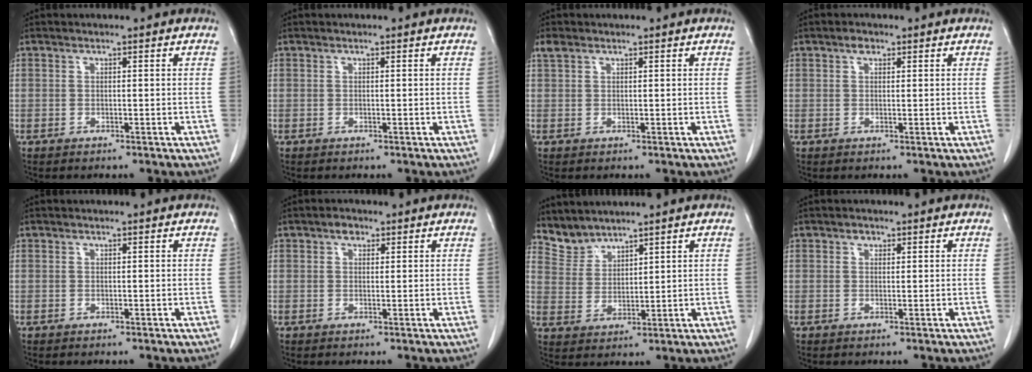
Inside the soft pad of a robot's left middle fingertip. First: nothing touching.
{"total": 0.0}
{"total": 1.4, "force": [1.1, 0.7, 0.6], "torque": [-0.018, 0.013, 0.023]}
{"total": 1.2, "force": [0.8, 0.7, 0.7], "torque": [-0.013, 0.004, 0.012]}
{"total": 0.0}
{"total": 1.5, "force": [0.9, 1.0, 0.7], "torque": [-0.012, 0.003, 0.013]}
{"total": 4.3, "force": [4.2, 0.9, -0.4], "torque": [0.003, 0.006, 0.096]}
{"total": 0.8, "force": [0.5, 0.6, 0.3], "torque": [-0.003, -0.002, 0.007]}